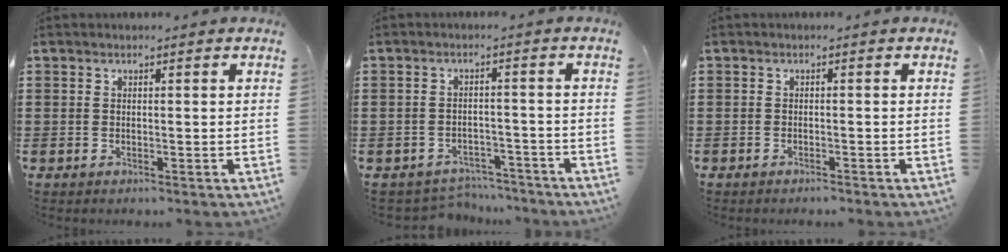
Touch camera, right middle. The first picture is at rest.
{"total": 4.3, "force": [-4.3, 0.8, 0.1], "torque": [-0.014, 0.005, -0.093]}
{"total": 0.7, "force": [-0.7, 0.1, 0.1], "torque": [-0.005, -0.002, -0.014]}